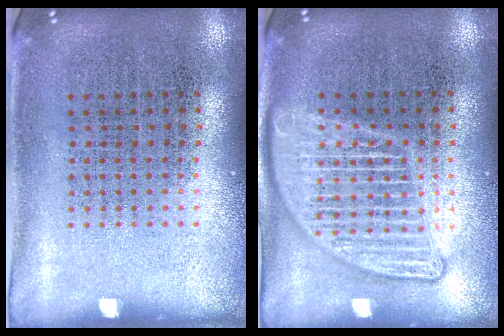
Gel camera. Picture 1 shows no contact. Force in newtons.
{"total": 2.7, "press": 2.7, "slide": 0.2}